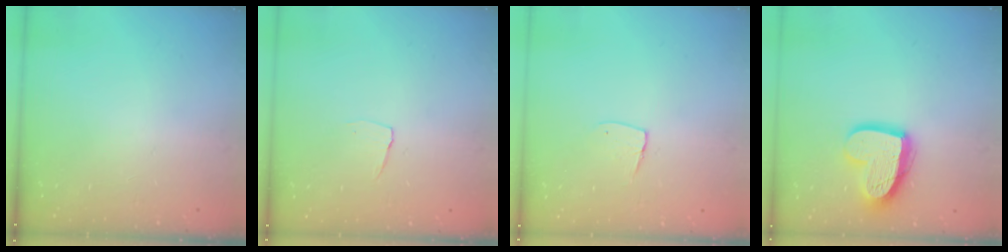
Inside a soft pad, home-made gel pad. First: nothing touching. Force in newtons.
{"total": 3.6, "press": 3.6, "slide": 0.3}
{"total": 4.6, "press": 4.6, "slide": 0.4}
{"total": 15.9, "press": 15.8, "slide": 1.4}